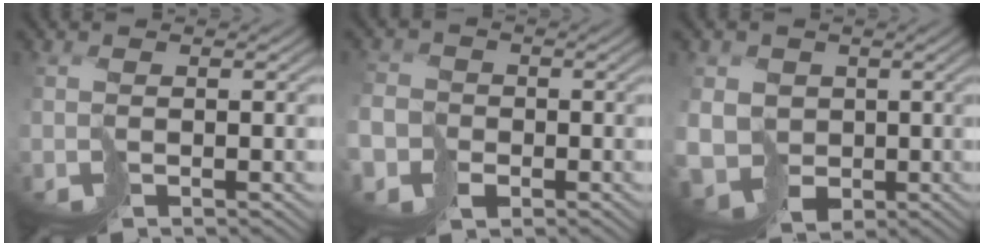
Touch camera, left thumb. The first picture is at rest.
{"total": 6.1, "force": [-3.0, 5.0, 1.9], "torque": [-0.053, -0.025, -0.075]}
{"total": 7.7, "force": [-0.3, 7.1, 2.9], "torque": [-0.086, -0.028, -0.018]}